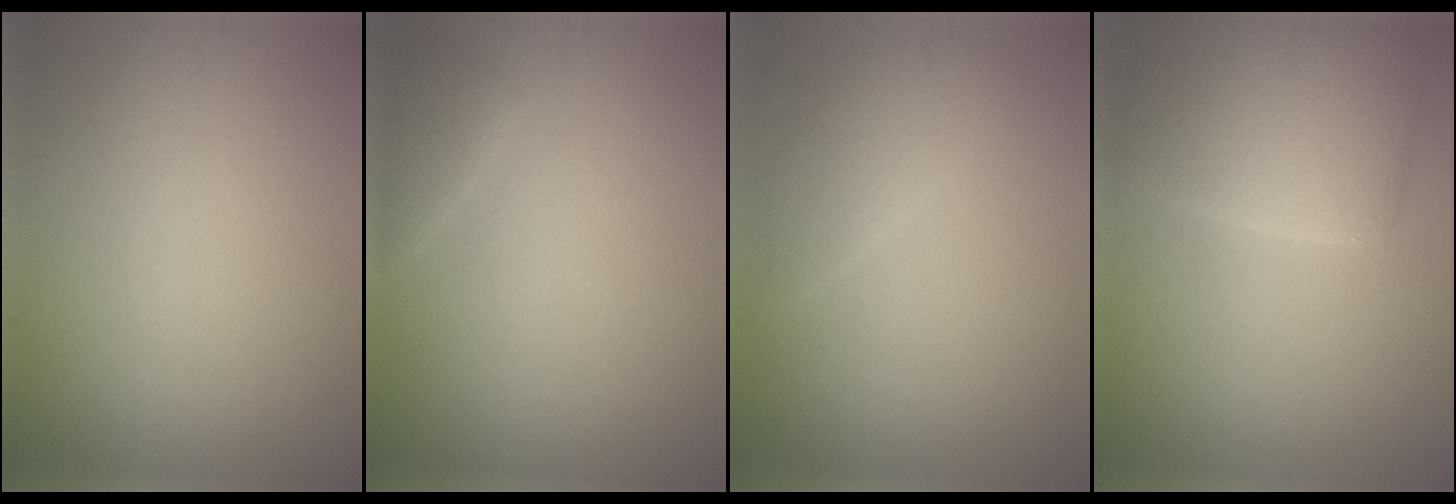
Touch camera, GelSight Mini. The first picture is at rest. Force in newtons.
{"total": 1.4, "press": 1.4, "slide": 0.1}
{"total": 2.3, "press": 2.3, "slide": 0.3}
{"total": 5.9, "press": 5.9, "slide": 0.7}